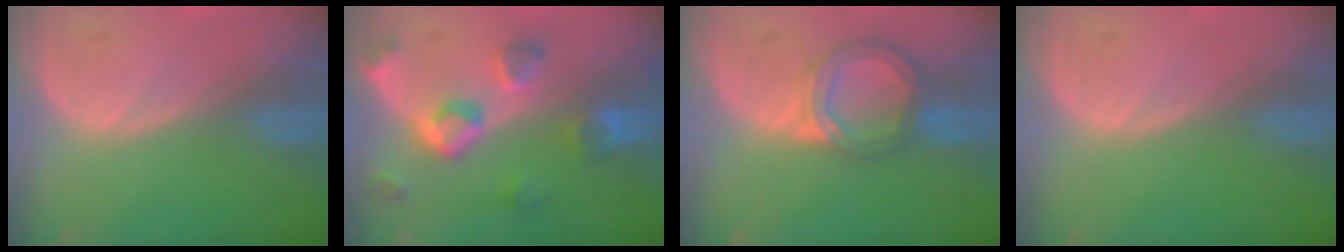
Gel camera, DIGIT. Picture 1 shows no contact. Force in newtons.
{"total": 7.8, "press": 7.0, "slide": 3.4}
{"total": 6.3, "press": 5.8, "slide": 2.6}
{"total": 0.0}